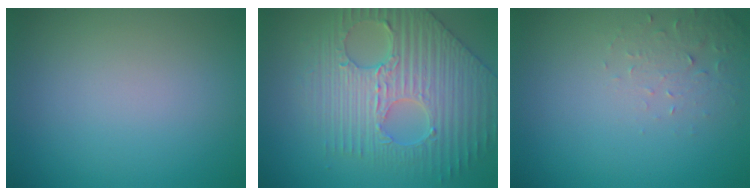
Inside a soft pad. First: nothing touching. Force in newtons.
{"total": 6.4, "press": 5.5, "slide": 3.3}
{"total": 1.9, "press": 1.8, "slide": 0.4}